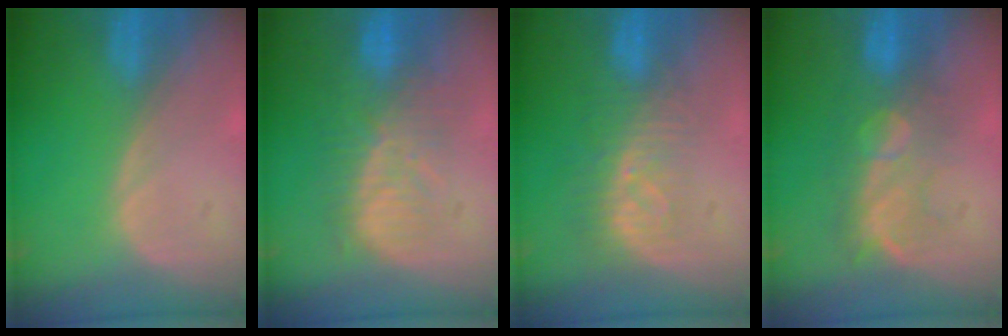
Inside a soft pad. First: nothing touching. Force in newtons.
{"total": 10.0, "press": 8.8, "slide": 4.6}
{"total": 8.3, "press": 7.3, "slide": 3.9}
{"total": 7.9, "press": 7.8, "slide": 1.3}